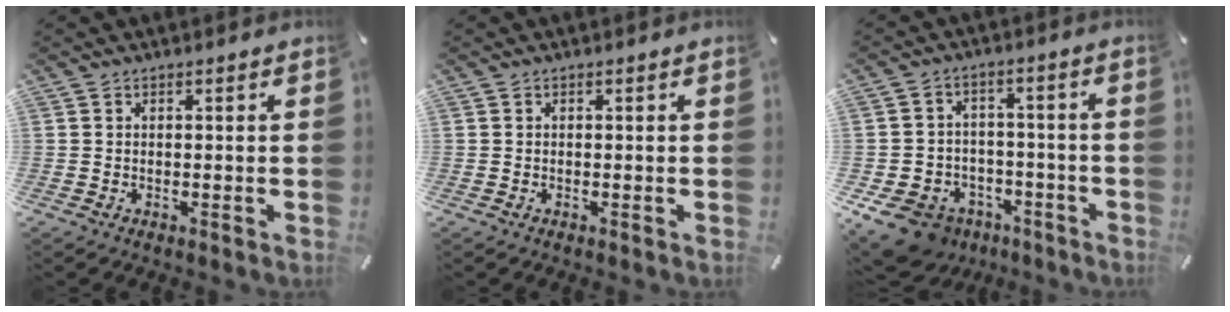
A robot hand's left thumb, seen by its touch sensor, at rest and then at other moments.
{"total": 0.0}
{"total": 11.2, "force": [-7.0, 7.7, 4.1], "torque": [-0.087, 0.053, -0.123]}